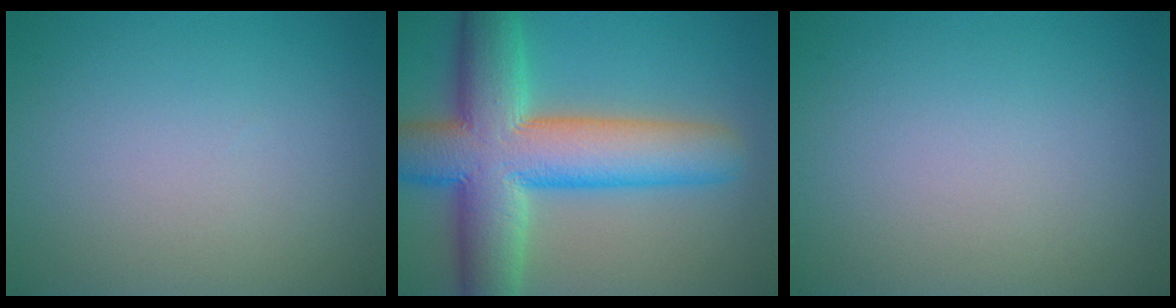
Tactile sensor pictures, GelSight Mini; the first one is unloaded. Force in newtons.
{"total": 12.6, "press": 12.5, "slide": 0.7}
{"total": 0.0}